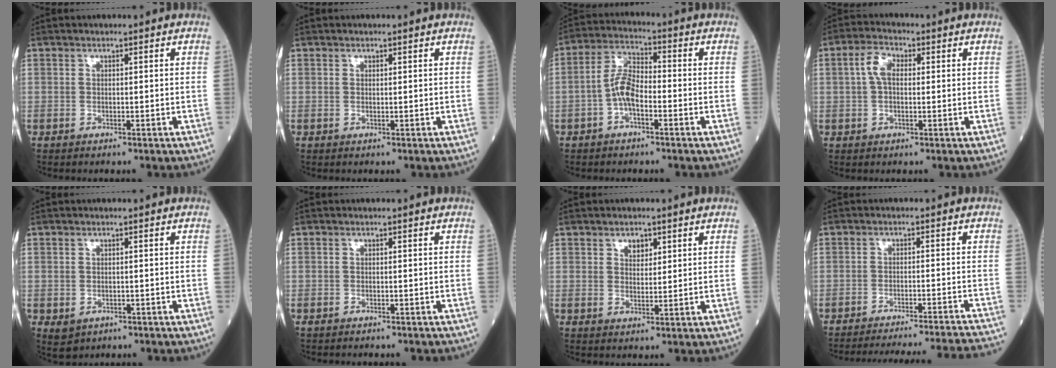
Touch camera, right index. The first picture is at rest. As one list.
[{"total": 0.0}, {"total": 5.9, "force": [-1.8, 2.3, 5.1], "torque": [-0.104, 0.013, -0.040]}, {"total": 4.1, "force": [0.7, 2.1, 3.5], "torque": [-0.080, 0.015, 0.013]}, {"total": 2.1, "force": [-0.8, 1.8, 0.9], "torque": [-0.012, 0.000, 0.000]}, {"total": 2.5, "force": [-2.3, 0.6, 0.9], "torque": [-0.015, -0.003, -0.026]}, {"total": 2.3, "force": [1.4, 1.4, 1.2], "torque": [-0.015, -0.001, 0.025]}, {"total": 22.8, "force": [-21.6, -1.3, 7.2], "torque": [-0.073, -0.034, -0.273]}]